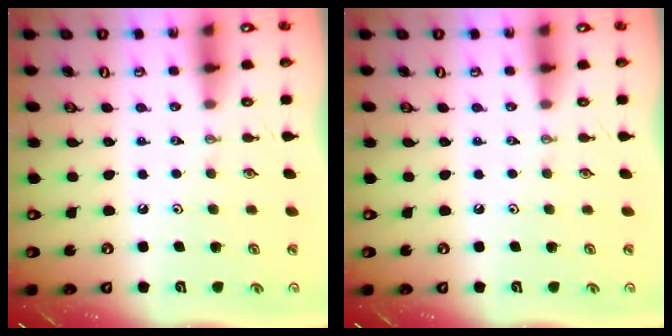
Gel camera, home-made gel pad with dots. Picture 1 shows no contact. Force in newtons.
{"total": 0.0}